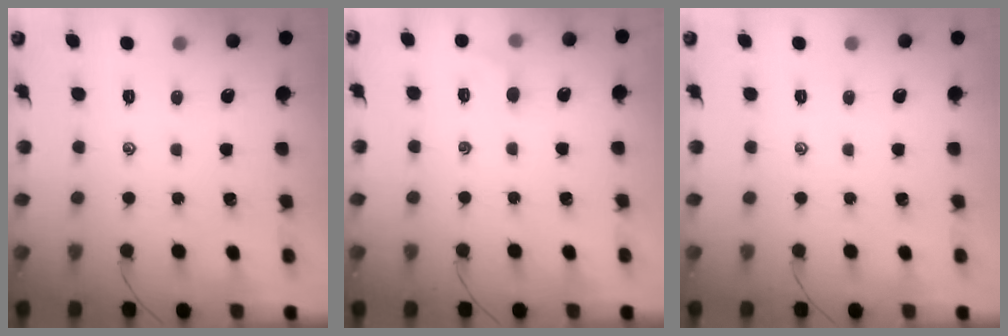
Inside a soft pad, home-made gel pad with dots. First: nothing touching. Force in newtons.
{"total": 4.7, "press": 4.5, "slide": 1.5}
{"total": 0.0}